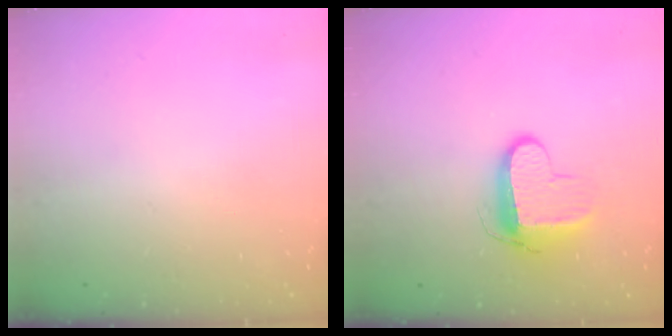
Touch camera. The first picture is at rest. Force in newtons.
{"total": 9.5, "press": 9.5, "slide": 0.8}